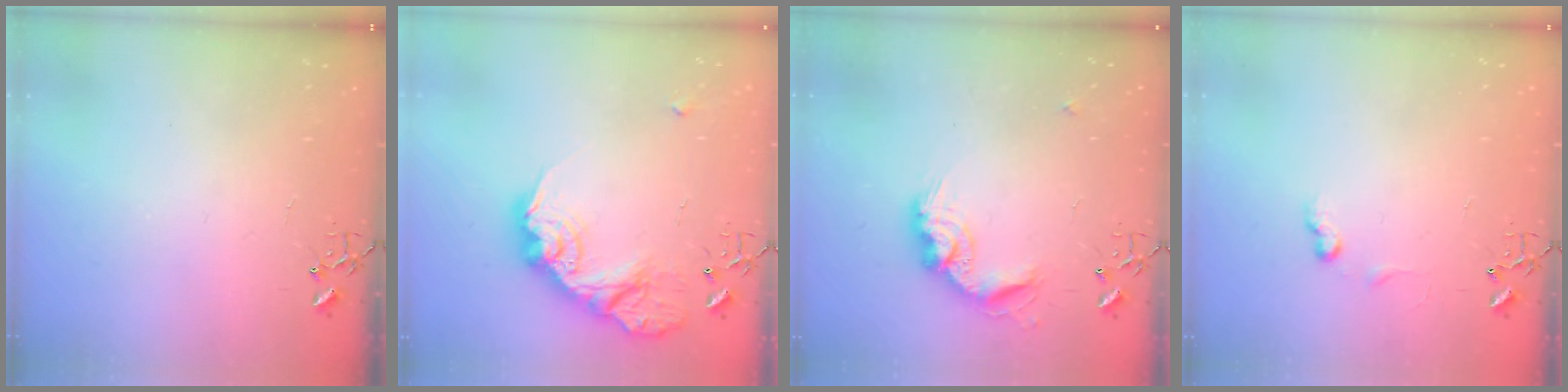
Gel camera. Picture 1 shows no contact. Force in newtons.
{"total": 19.4, "press": 19.3, "slide": 1.5}
{"total": 15.0, "press": 15.0, "slide": 0.6}
{"total": 6.0, "press": 6.0, "slide": 0.8}